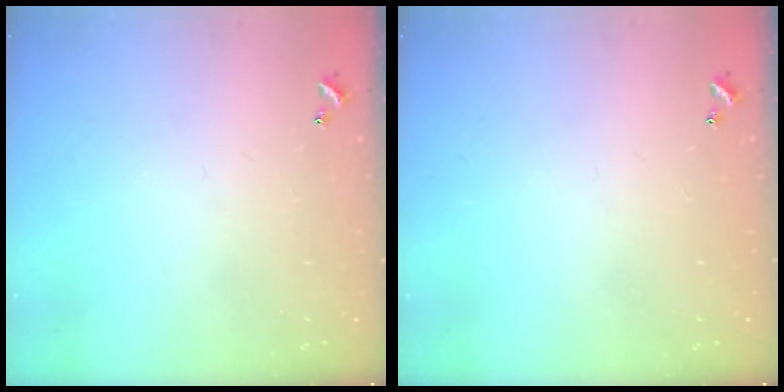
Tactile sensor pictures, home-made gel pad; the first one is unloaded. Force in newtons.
{"total": 0.0}